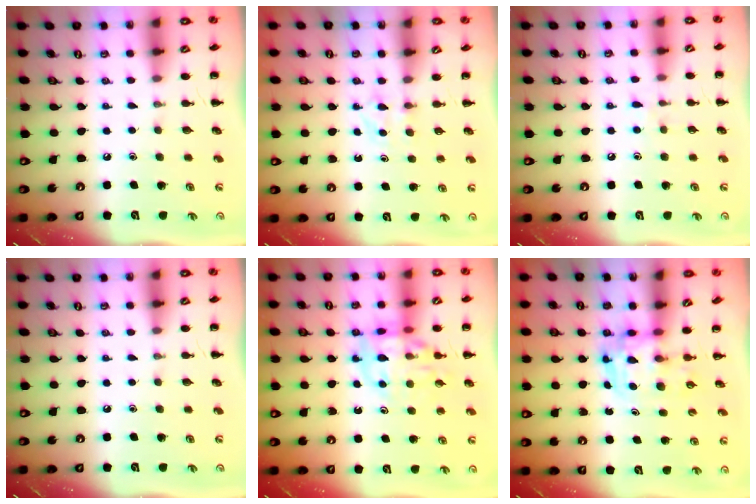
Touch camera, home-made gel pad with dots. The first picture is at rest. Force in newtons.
{"total": 2.8, "press": 2.6, "slide": 1.0}
{"total": 4.6, "press": 4.3, "slide": 1.8}
{"total": 0.0}
{"total": 12.5, "press": 12.1, "slide": 3.0}
{"total": 3.5, "press": 3.5, "slide": 0.6}